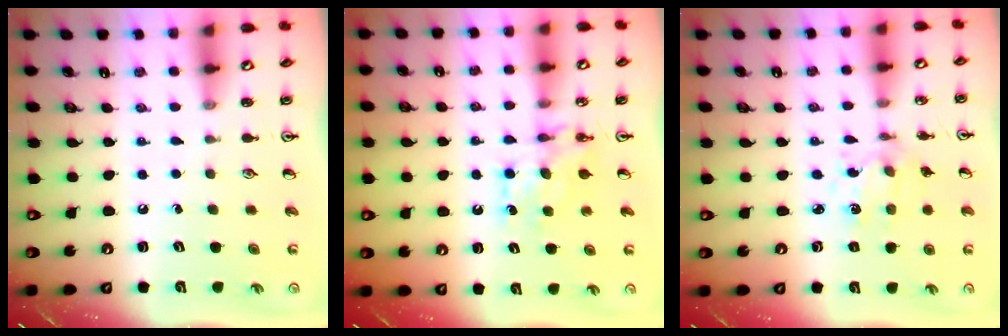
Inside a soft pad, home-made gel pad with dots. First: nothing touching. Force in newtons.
{"total": 7.4, "press": 7.3, "slide": 0.8}
{"total": 3.2, "press": 3.1, "slide": 0.8}